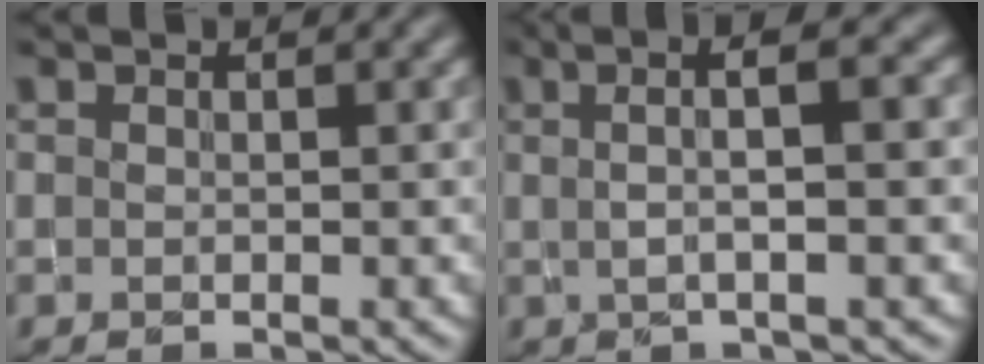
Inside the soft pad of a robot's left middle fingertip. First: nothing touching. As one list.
[{"total": 4.8, "force": [0.7, 1.0, 4.6], "torque": [-0.074, 0.010, 0.010]}]